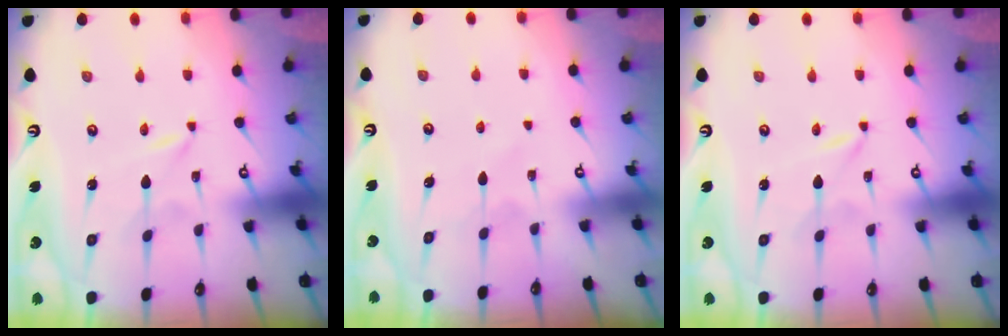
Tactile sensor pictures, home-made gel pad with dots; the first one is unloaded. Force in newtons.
{"total": 4.2, "press": 4.2, "slide": 0.5}
{"total": 0.0}